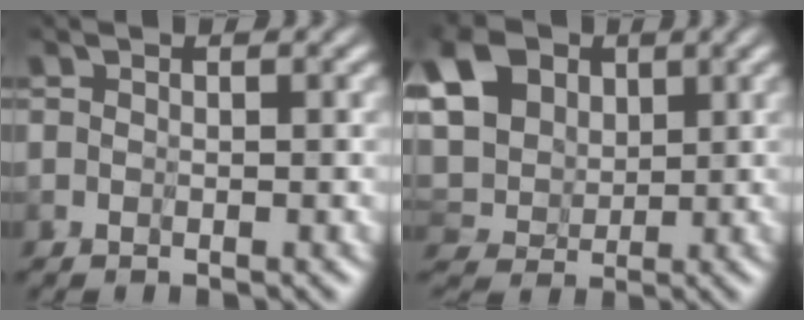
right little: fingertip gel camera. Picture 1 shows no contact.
{"total": 5.8, "force": [2.7, 4.2, 3.0], "torque": [-0.070, 0.014, 0.032]}